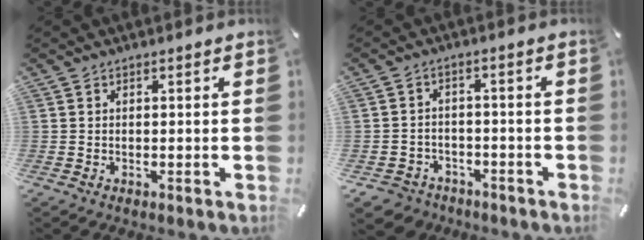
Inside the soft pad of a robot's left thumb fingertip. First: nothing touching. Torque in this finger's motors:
{"motor_torque": [-0.43, 0.45, 0.13, 0.13, 0.02]}